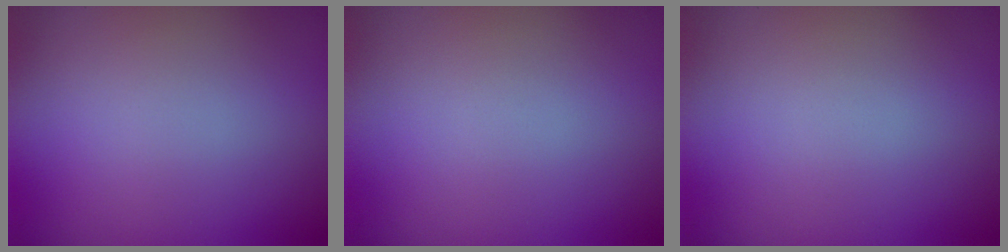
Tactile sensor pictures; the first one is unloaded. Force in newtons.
{"total": 0.0}
{"total": 0.0}